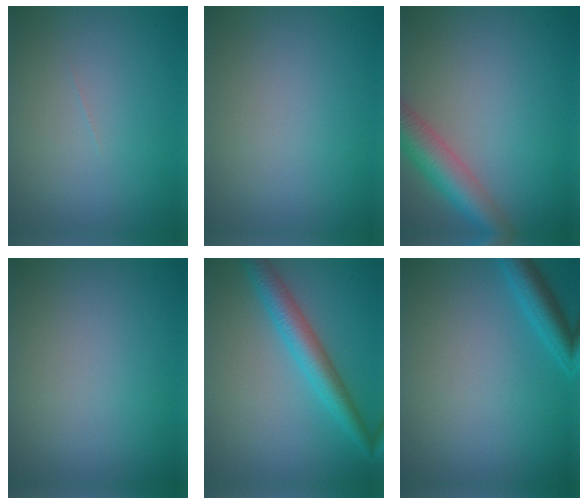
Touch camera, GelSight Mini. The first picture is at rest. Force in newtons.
{"total": 0.0}
{"total": 5.0, "press": 4.9, "slide": 0.2}
{"total": 0.0}
{"total": 4.0, "press": 4.0, "slide": 0.1}
{"total": 2.8, "press": 2.8, "slide": 0.2}